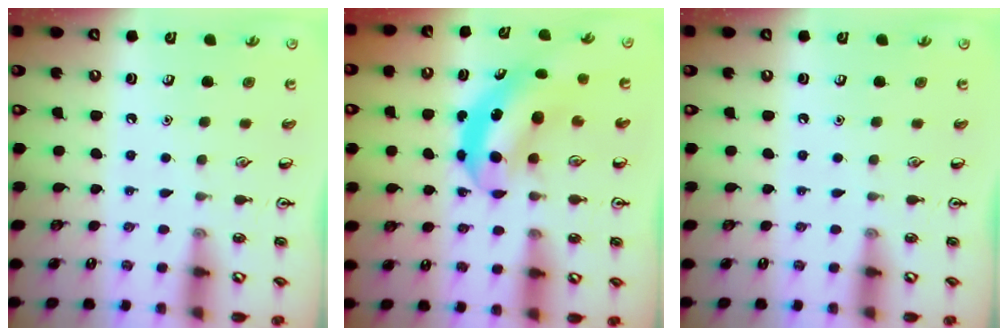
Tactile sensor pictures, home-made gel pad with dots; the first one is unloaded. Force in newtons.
{"total": 5.6, "press": 5.4, "slide": 1.5}
{"total": 0.0}